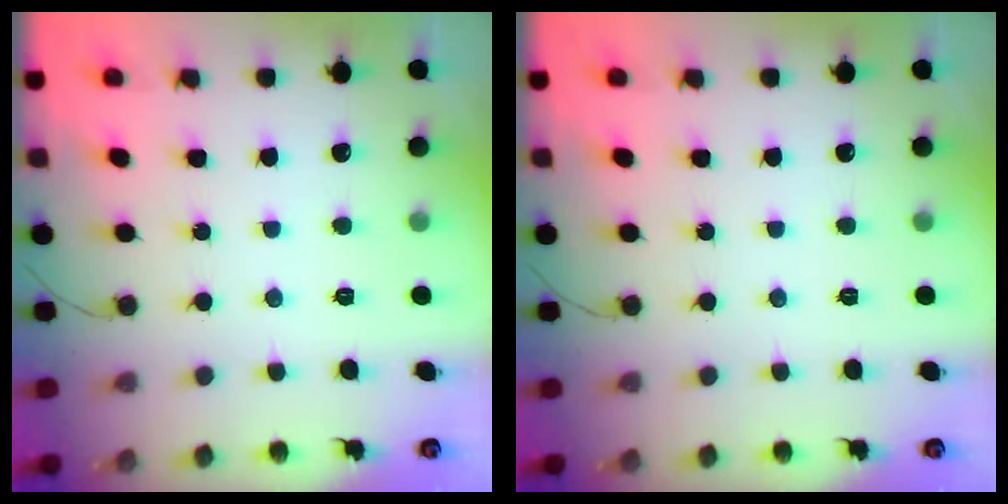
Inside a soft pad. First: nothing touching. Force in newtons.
{"total": 0.0}